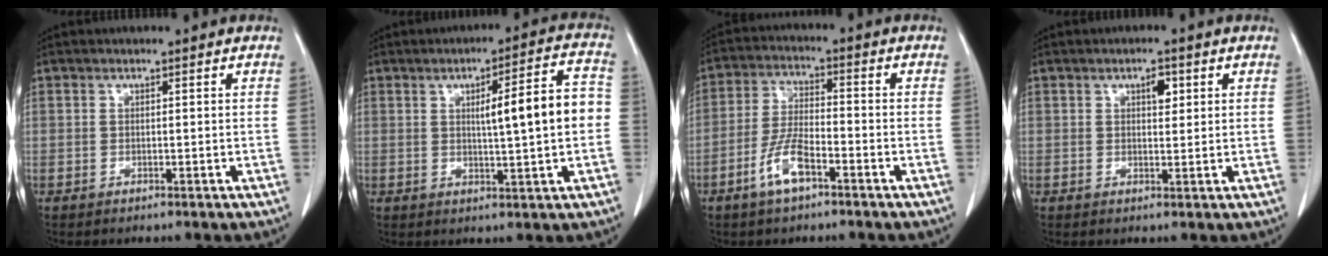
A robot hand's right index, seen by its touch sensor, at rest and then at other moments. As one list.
[{"total": 9.7, "force": [0.4, 0.9, 9.7], "torque": [-0.136, 0.022, 0.008]}, {"total": 7.0, "force": [-3.9, 1.9, 5.5], "torque": [-0.117, 0.000, -0.076]}, {"total": 2.4, "force": [1.0, 1.1, 1.9], "torque": [-0.028, -0.001, 0.016]}]